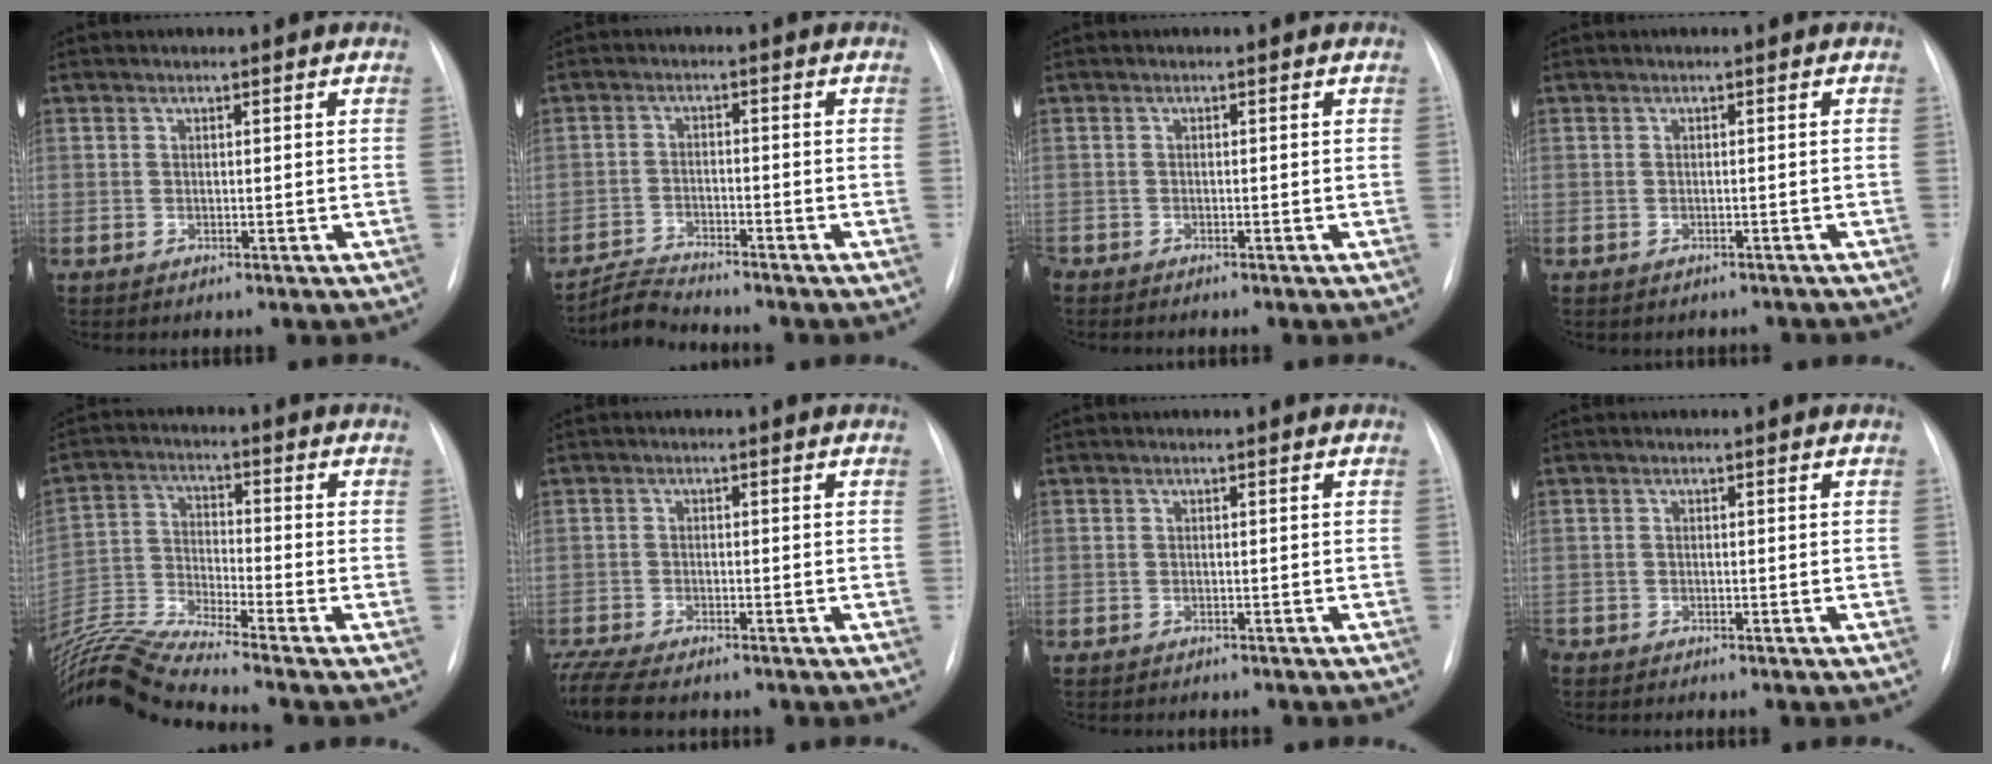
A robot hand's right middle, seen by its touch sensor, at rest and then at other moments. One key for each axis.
{"total": 4.0, "fx": -3.9, "fy": -0.7, "fz": -0.4, "tx": 0.001, "ty": -0.018, "tz": -0.073}
{"total": 2.1, "fx": -1.8, "fy": 0.7, "fz": 0.7, "tx": -0.012, "ty": -0.003, "tz": -0.025}
{"total": 2.3, "fx": -2.0, "fy": 1.0, "fz": 0.3, "tx": -0.007, "ty": 0.002, "tz": -0.023}
{"total": 12.4, "fx": -11.4, "fy": -2.3, "fz": 4.3, "tx": -0.091, "ty": -0.009, "tz": -0.217}
{"total": 9.0, "fx": -7.5, "fy": 2.2, "fz": 4.4, "tx": -0.092, "ty": -0.012, "tz": -0.126}
{"total": 3.5, "fx": -3.2, "fy": 1.0, "fz": 1.2, "tx": -0.017, "ty": -0.006, "tz": -0.033}
{"total": 2.3, "fx": -2.0, "fy": 0.8, "fz": 0.8, "tx": -0.012, "ty": -0.004, "tz": -0.027}